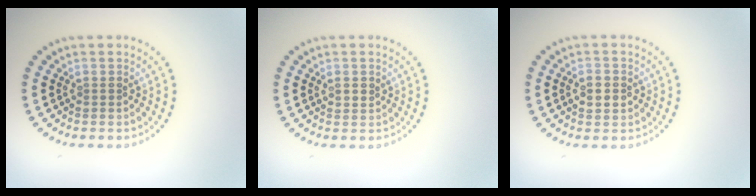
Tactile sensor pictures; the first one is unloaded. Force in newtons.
{"total": 1.0, "press": 1.0, "slide": 0.3}
{"total": 2.5, "press": 2.5, "slide": 0.0}